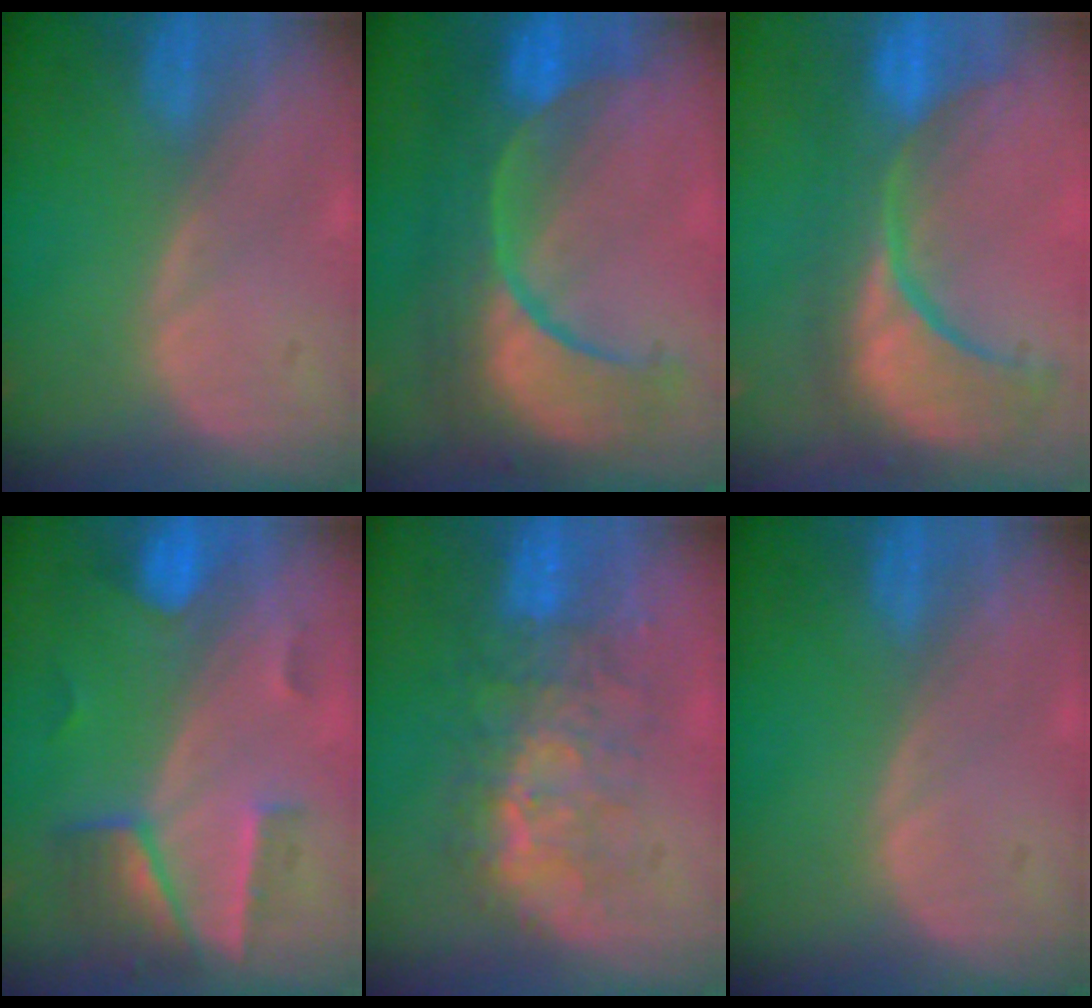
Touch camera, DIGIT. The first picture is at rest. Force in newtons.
{"total": 11.9, "press": 11.8, "slide": 1.4}
{"total": 12.3, "press": 11.1, "slide": 5.3}
{"total": 6.9, "press": 6.4, "slide": 2.6}
{"total": 9.7, "press": 8.4, "slide": 4.8}
{"total": 0.0}